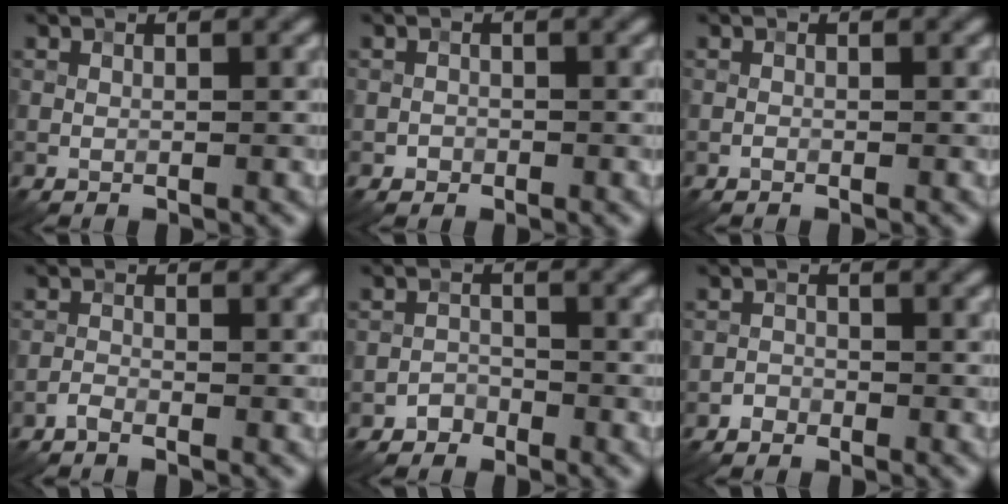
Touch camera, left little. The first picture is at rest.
{"total": 0.8, "force": [-0.4, 0.6, 0.0], "torque": [0.006, -0.001, -0.008]}
{"total": 0.0}
{"total": 0.9, "force": [-0.8, 0.1, 0.4], "torque": [-0.008, 0.002, -0.020]}
{"total": 1.5, "force": [-1.2, 0.9, 0.1], "torque": [0.006, 0.009, -0.021]}
{"total": 1.1, "force": [-0.8, 0.7, 0.1], "torque": [0.003, 0.004, -0.014]}